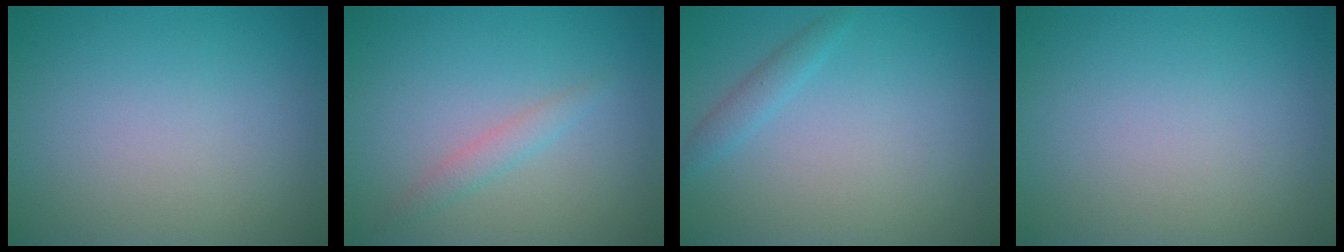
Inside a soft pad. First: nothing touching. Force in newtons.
{"total": 1.4, "press": 1.4, "slide": 0.1}
{"total": 1.3, "press": 1.3, "slide": 0.1}
{"total": 0.0}